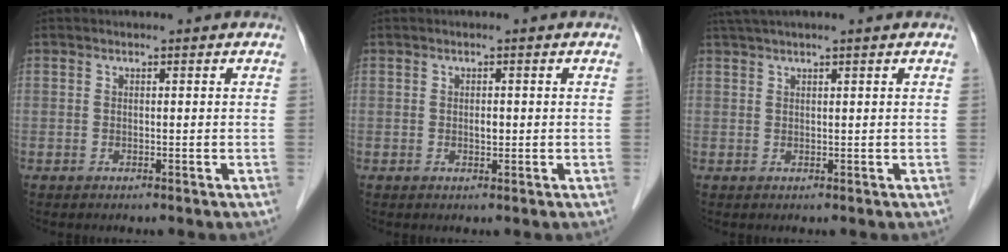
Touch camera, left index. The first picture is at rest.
{"total": 0.9, "force": [-0.2, 0.5, 0.8], "torque": [-0.014, -0.003, -0.003]}
{"total": 3.7, "force": [2.8, -0.8, 2.2], "torque": [-0.036, 0.024, 0.054]}